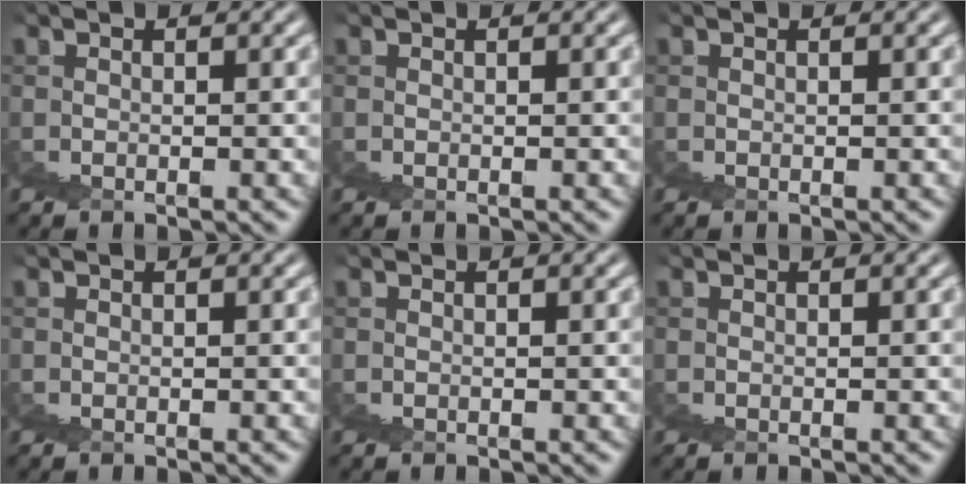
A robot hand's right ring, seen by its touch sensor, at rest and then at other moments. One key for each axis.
{"total": 0.0}
{"total": 0.0}
{"total": 0.0}
{"total": 0.0}
{"total": 0.0}